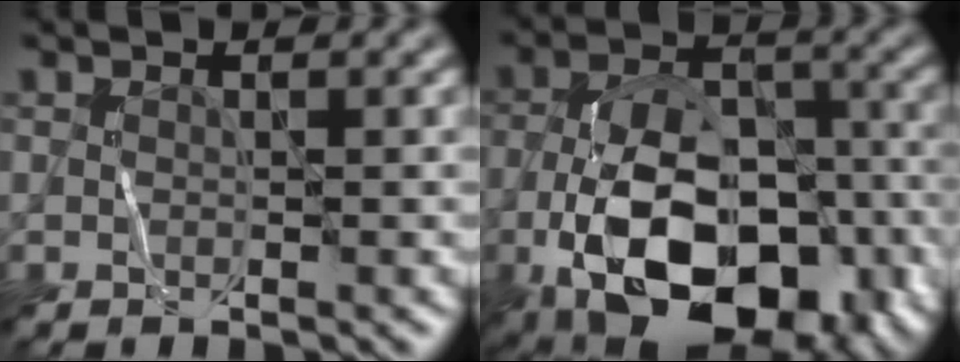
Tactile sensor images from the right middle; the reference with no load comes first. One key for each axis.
{"total": 14.0, "fx": -6.0, "fy": 7.6, "fz": 10.2, "tx": -0.165, "ty": -0.018, "tz": -0.099}